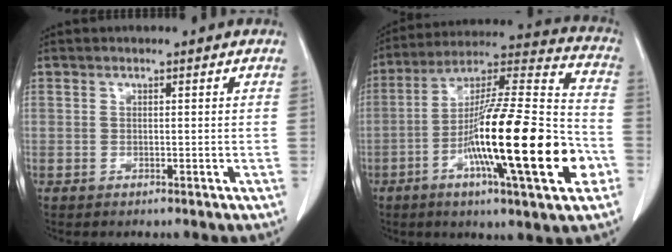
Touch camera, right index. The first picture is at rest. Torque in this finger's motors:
{"motor_torque": [2.14, 0.00, 1.05, 0.21]}